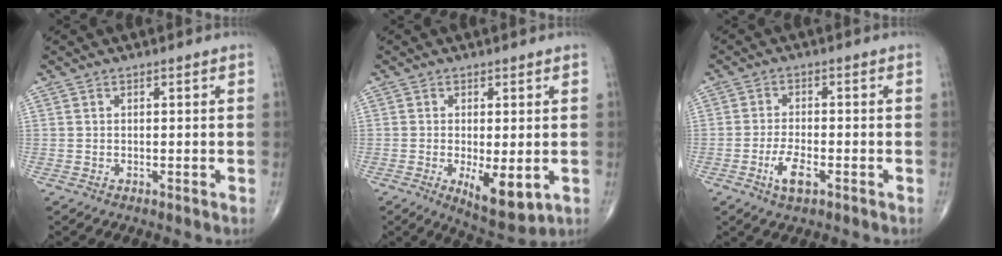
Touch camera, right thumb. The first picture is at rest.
{"total": 7.9, "force": [-1.8, 2.9, 7.1], "torque": [-0.105, -0.022, -0.019]}
{"total": 5.0, "force": [-2.2, 1.8, 4.1], "torque": [-0.081, 0.006, -0.039]}